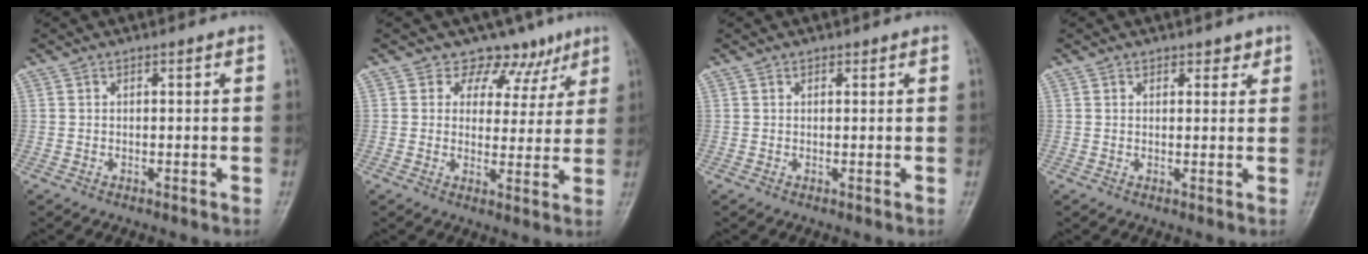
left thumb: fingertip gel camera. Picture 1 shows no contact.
{"total": 8.3, "force": [5.8, 5.8, 1.2], "torque": [0.024, -0.026, 0.069]}
{"total": 0.5, "force": [0.3, 0.4, 0.1], "torque": [0.003, -0.001, 0.003]}
{"total": 2.0, "force": [1.3, 1.3, 0.7], "torque": [0.010, -0.005, 0.013]}